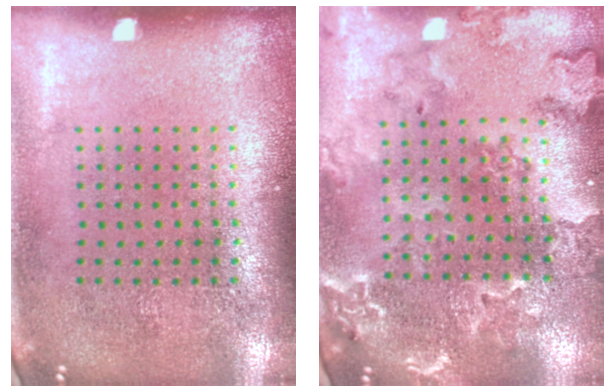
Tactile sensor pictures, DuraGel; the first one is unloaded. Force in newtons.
{"total": 1.9, "press": 1.9, "slide": 0.2}